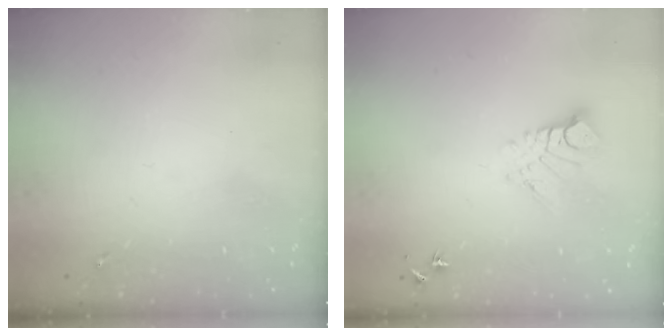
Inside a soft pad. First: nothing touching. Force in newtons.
{"total": 9.1, "press": 9.0, "slide": 1.0}